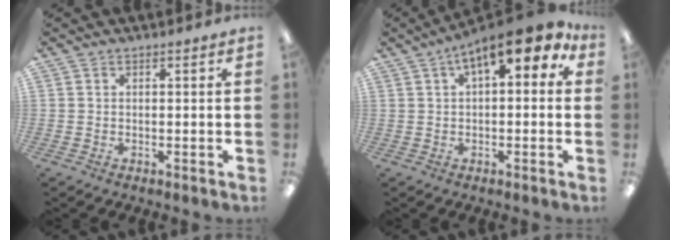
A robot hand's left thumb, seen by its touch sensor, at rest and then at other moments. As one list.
[{"total": 9.7, "force": [4.6, 3.7, 7.7], "torque": [-0.109, -0.018, 0.076]}]